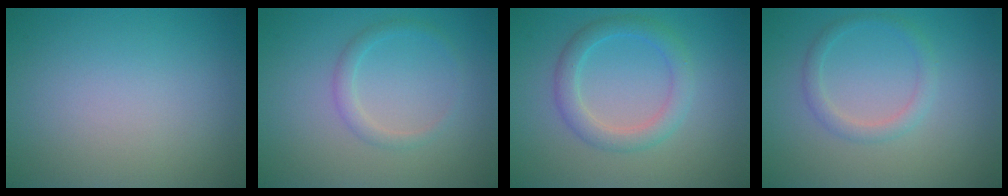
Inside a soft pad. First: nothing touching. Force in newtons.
{"total": 1.5, "press": 1.5, "slide": 0.1}
{"total": 3.0, "press": 3.0, "slide": 0.2}
{"total": 1.7, "press": 1.7, "slide": 0.0}